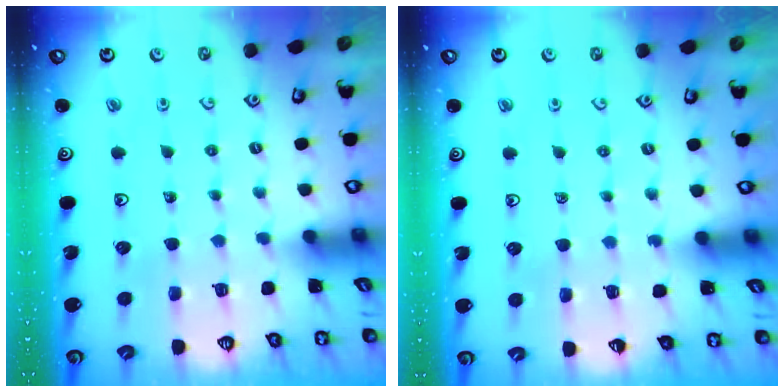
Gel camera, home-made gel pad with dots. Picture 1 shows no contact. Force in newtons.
{"total": 4.7, "press": 4.6, "slide": 0.8}